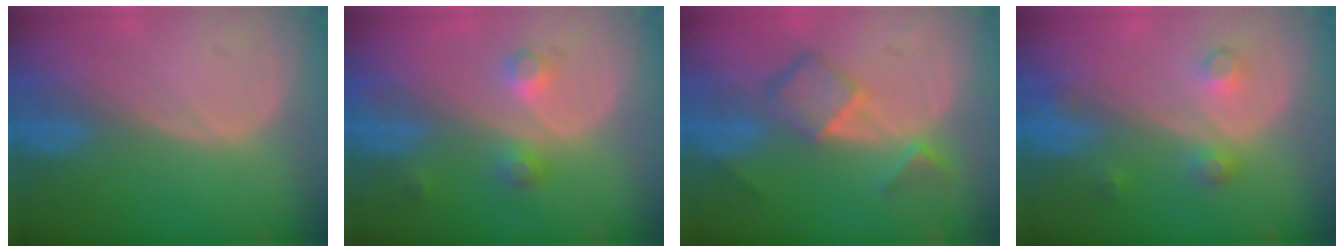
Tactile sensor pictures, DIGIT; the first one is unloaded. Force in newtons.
{"total": 3.7, "press": 3.4, "slide": 1.4}
{"total": 6.9, "press": 6.0, "slide": 3.5}
{"total": 3.6, "press": 3.3, "slide": 1.4}